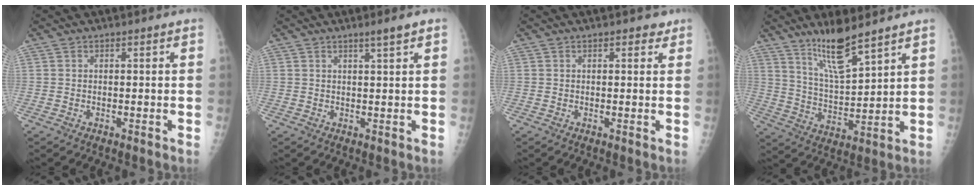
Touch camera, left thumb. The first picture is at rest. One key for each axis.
{"total": 2.2, "fx": 1.4, "fy": -0.1, "fz": 1.7, "tx": -0.027, "ty": -0.008, "tz": 0.024}
{"total": 1.8, "fx": 1.1, "fy": 1.0, "fz": 0.9, "tx": 0.002, "ty": -0.003, "tz": 0.008}
{"total": 10.2, "fx": 7.9, "fy": 1.3, "fz": 6.4, "tx": -0.116, "ty": -0.063, "tz": 0.158}